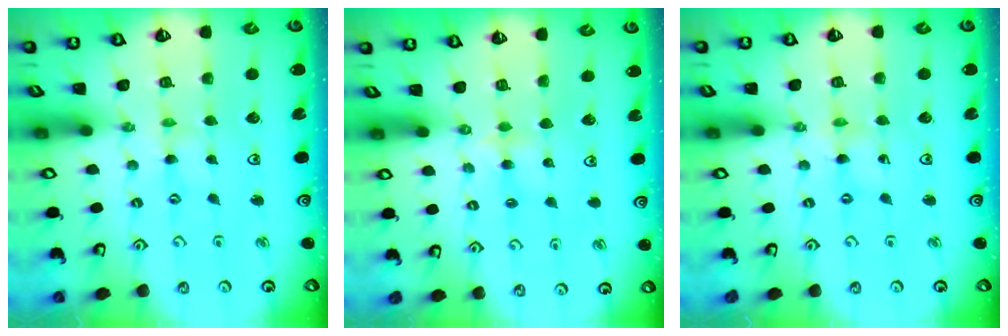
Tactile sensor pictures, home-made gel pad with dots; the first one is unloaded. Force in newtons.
{"total": 2.7, "press": 2.7, "slide": 0.4}
{"total": 0.0}